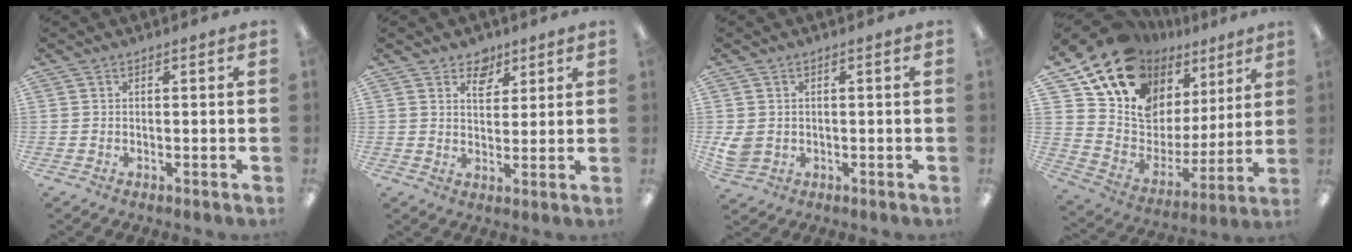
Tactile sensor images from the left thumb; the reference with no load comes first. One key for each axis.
{"total": 5.2, "fx": 3.7, "fy": 3.2, "fz": 1.6, "tx": -0.007, "ty": -0.022, "tz": 0.063}
{"total": 3.7, "fx": 0.1, "fy": 3.2, "fz": 1.8, "tx": -0.041, "ty": 0.002, "tz": 0.004}
{"total": 17.5, "fx": 12.8, "fy": 10.4, "fz": 5.8, "tx": -0.121, "ty": -0.104, "tz": 0.240}